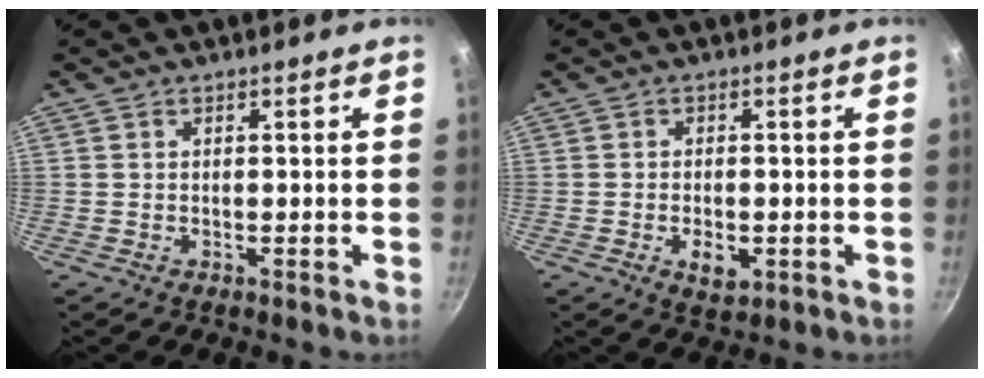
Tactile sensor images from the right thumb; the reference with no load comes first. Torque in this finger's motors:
{"motor_torque": [-0.29, 0.29, 0.08, 0.30, 0.00]}